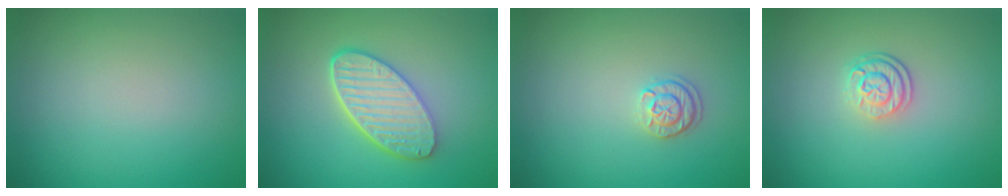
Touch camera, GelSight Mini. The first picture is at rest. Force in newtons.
{"total": 5.6, "press": 4.4, "slide": 3.5}
{"total": 1.7, "press": 1.6, "slide": 0.7}
{"total": 2.7, "press": 2.0, "slide": 1.8}